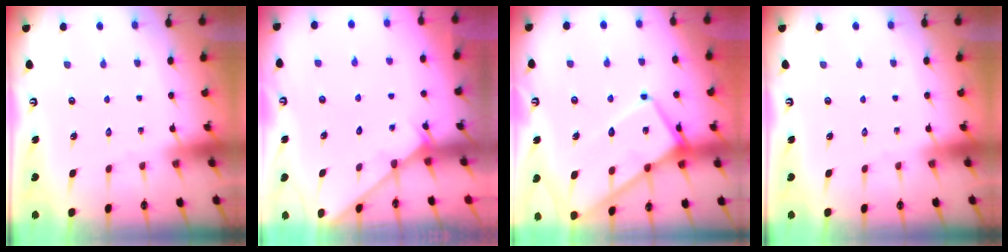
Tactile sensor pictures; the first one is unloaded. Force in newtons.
{"total": 2.6, "press": 2.5, "slide": 0.3}
{"total": 14.4, "press": 14.3, "slide": 1.8}
{"total": 0.0}